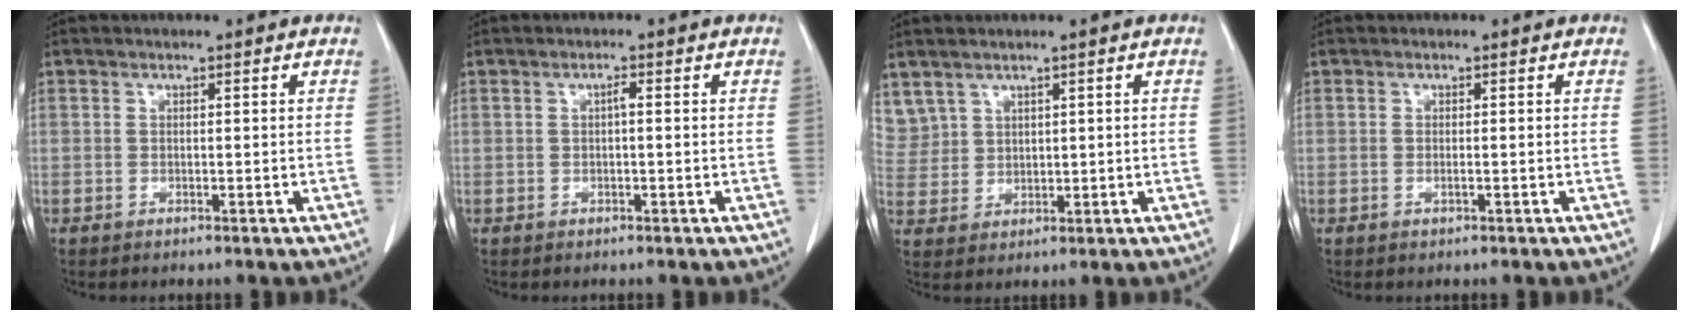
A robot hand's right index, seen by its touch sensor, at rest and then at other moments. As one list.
[{"total": 1.0, "force": [0.0, 0.2, 0.9], "torque": [-0.015, 0.002, -0.001]}, {"total": 6.3, "force": [4.1, 4.6, 1.2], "torque": [-0.040, 0.016, 0.098]}, {"total": 0.5, "force": [-0.2, 0.0, 0.5], "torque": [-0.012, -0.001, -0.003]}]